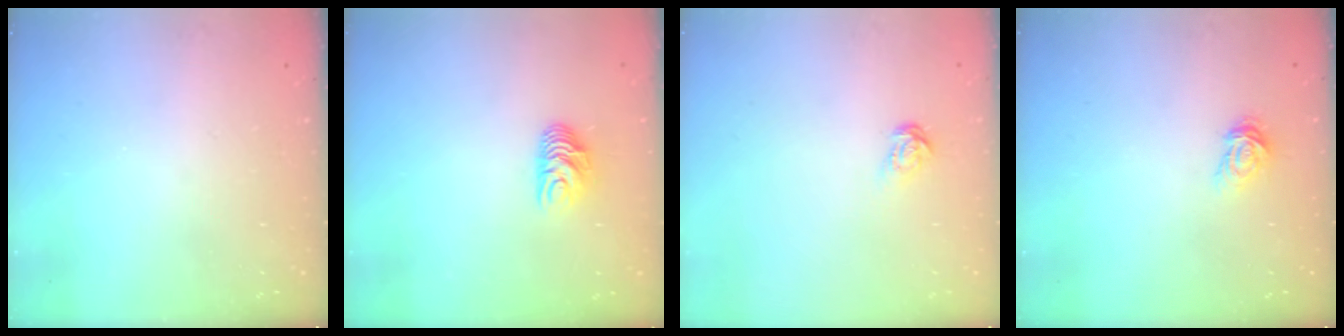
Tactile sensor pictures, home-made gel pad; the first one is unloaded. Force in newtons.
{"total": 7.5, "press": 7.5, "slide": 0.5}
{"total": 3.8, "press": 3.7, "slide": 0.3}
{"total": 3.5, "press": 3.4, "slide": 0.3}